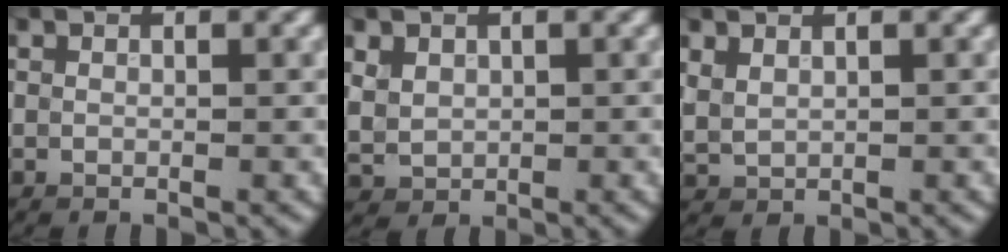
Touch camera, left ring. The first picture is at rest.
{"total": 2.2, "force": [0.7, 1.8, 1.0], "torque": [-0.029, -0.004, 0.015]}
{"total": 1.4, "force": [0.9, 0.7, 0.8], "torque": [-0.024, -0.001, 0.023]}